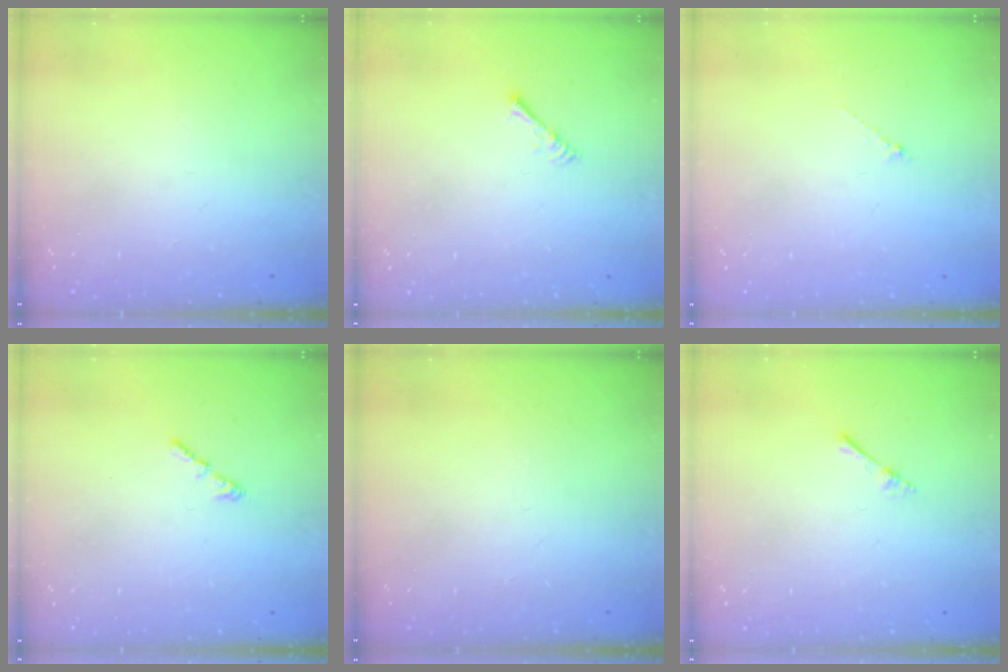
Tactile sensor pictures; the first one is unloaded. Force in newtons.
{"total": 2.2, "press": 2.1, "slide": 0.5}
{"total": 0.6, "press": 0.5, "slide": 0.3}
{"total": 1.2, "press": 1.1, "slide": 0.5}
{"total": 0.0}
{"total": 2.2, "press": 2.2, "slide": 0.3}